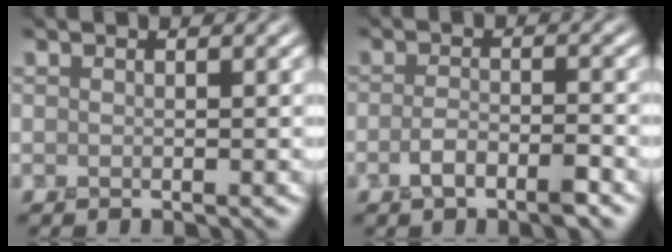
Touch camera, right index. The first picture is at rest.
{"total": 3.0, "force": [-1.7, 1.1, 2.2], "torque": [-0.047, 0.005, -0.033]}